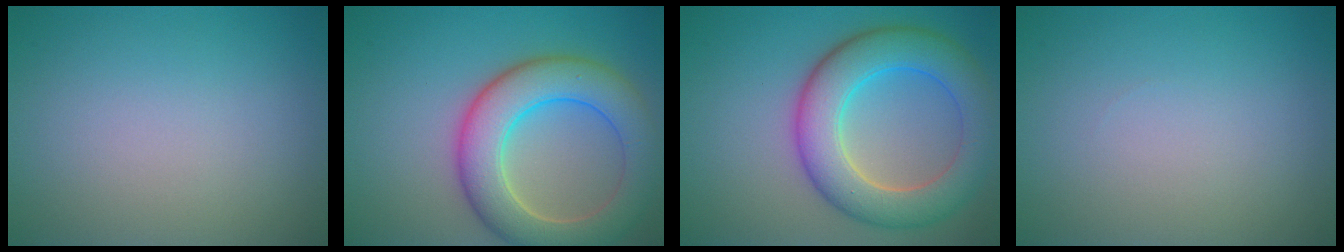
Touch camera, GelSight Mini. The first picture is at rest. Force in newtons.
{"total": 8.1, "press": 8.1, "slide": 0.5}
{"total": 8.1, "press": 8.1, "slide": 0.1}
{"total": 0.0}